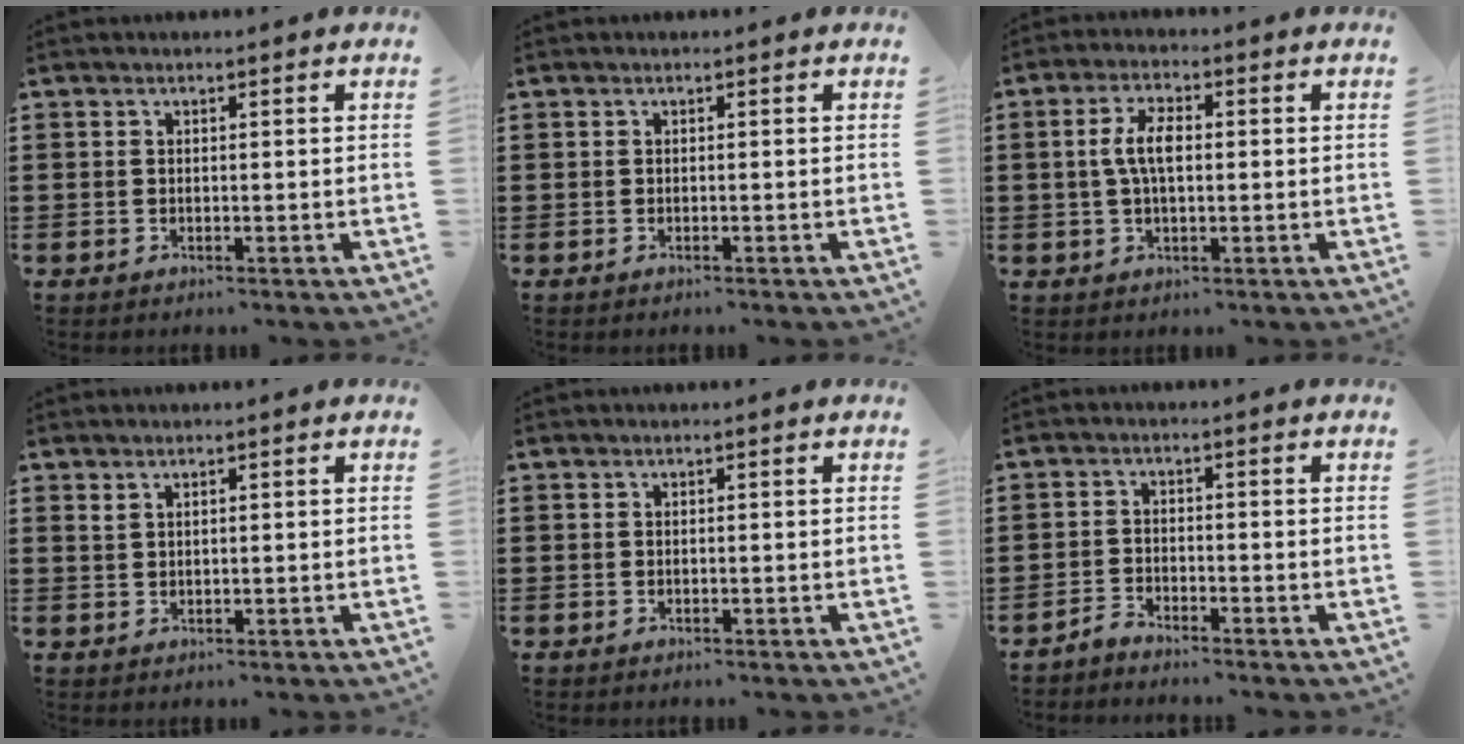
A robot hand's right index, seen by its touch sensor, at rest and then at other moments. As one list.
[{"total": 0.0}, {"total": 5.2, "force": [0.3, 2.1, 4.7], "torque": [-0.106, 0.004, -0.003]}, {"total": 0.9, "force": [0.6, 0.4, 0.6], "torque": [-0.014, 0.002, 0.011]}, {"total": 0.0}, {"total": 2.2, "force": [-2.1, -0.1, -0.1], "torque": [-0.005, 0.004, -0.045]}]